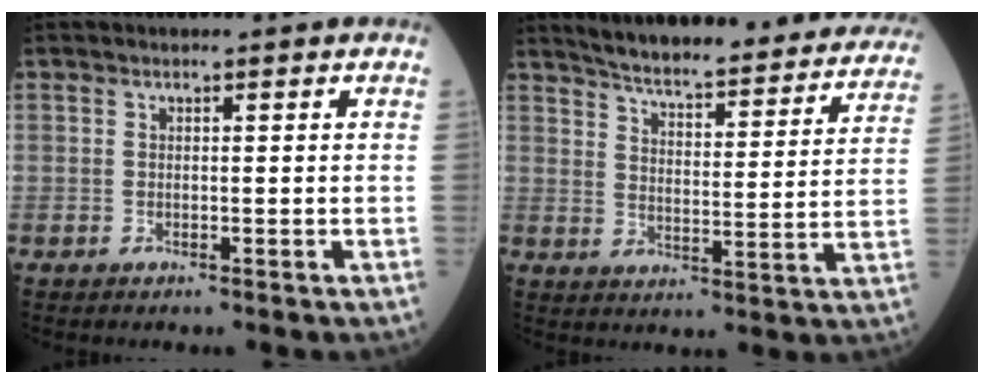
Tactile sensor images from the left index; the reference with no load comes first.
{"total": 28.4, "force": [26.0, 4.1, 10.6], "torque": [-0.156, -0.058, 0.319]}